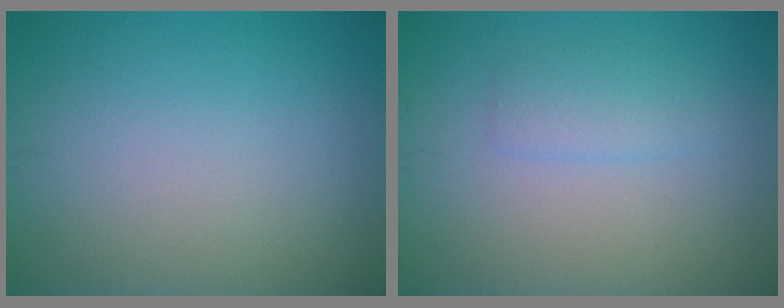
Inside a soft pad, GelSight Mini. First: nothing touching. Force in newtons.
{"total": 1.7, "press": 1.7, "slide": 0.0}